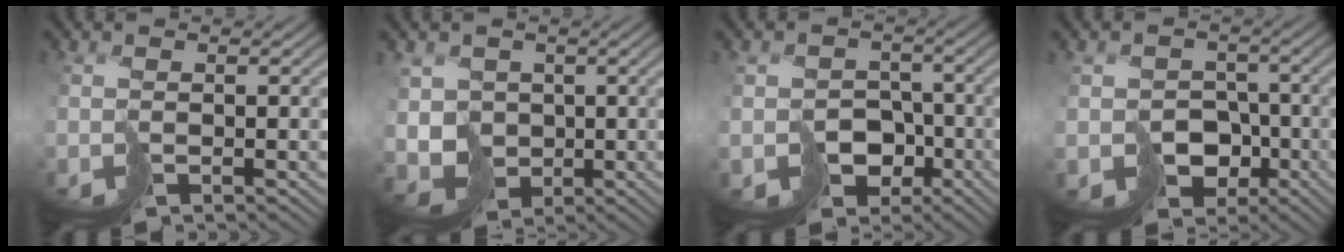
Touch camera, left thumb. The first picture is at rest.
{"total": 6.6, "force": [-1.2, 5.4, 3.5], "torque": [-0.094, -0.012, -0.020]}
{"total": 7.0, "force": [-4.1, 5.2, 2.2], "torque": [-0.047, -0.013, -0.061]}
{"total": 7.4, "force": [-3.7, 5.9, 2.5], "torque": [-0.054, -0.018, -0.061]}